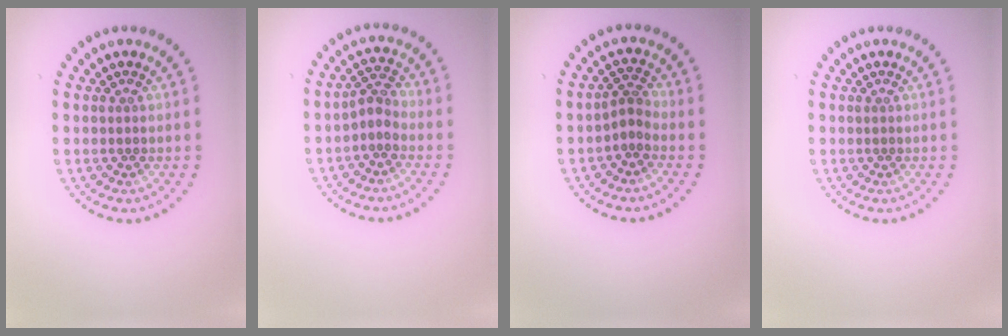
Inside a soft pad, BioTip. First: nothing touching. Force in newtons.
{"total": 1.8, "press": 1.4, "slide": 1.2}
{"total": 1.9, "press": 1.3, "slide": 1.5}
{"total": 0.0}